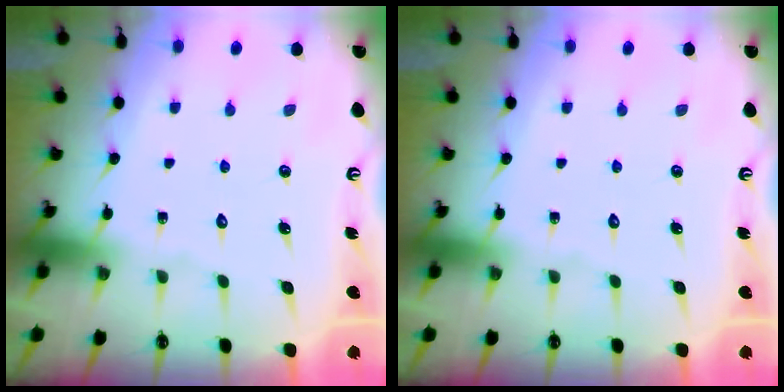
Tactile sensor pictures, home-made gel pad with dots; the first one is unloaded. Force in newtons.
{"total": 0.0}